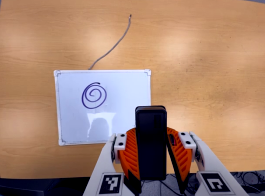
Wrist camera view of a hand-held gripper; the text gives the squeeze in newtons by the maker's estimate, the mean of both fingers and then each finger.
{"total": 6.9, "left": 5.4, "right": 8.5}